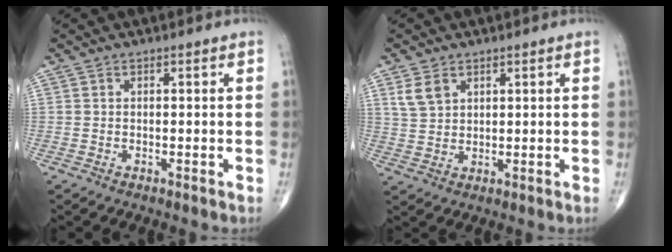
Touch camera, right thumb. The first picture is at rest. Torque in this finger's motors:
{"motor_torque": [-0.44, 0.46, 0.17, 0.10, 0.01]}